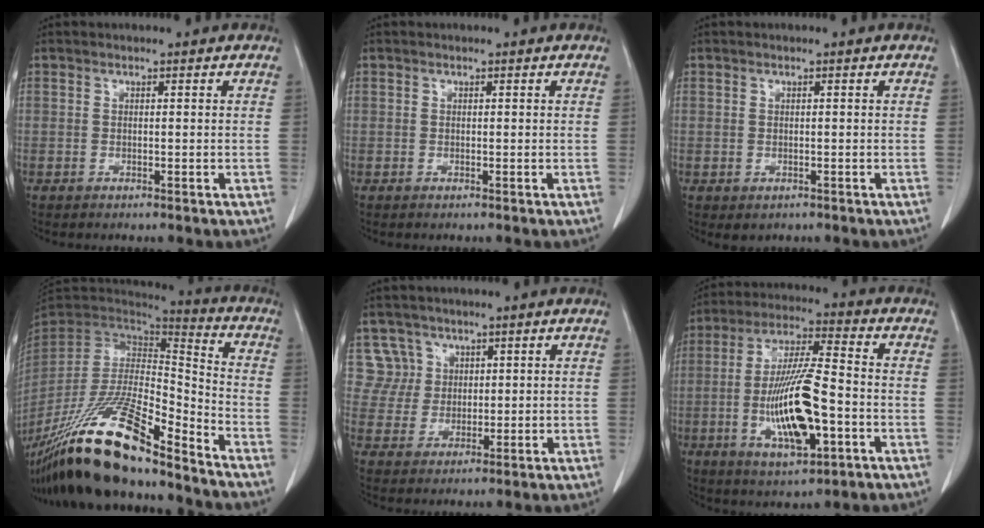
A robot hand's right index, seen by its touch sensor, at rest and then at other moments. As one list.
[{"total": 0.0}, {"total": 1.4, "force": [-0.4, 1.3, 0.3], "torque": [-0.007, 0.002, 0.002]}, {"total": 22.6, "force": [-16.9, 3.6, 14.5], "torque": [-0.294, -0.027, -0.312]}, {"total": 5.2, "force": [2.3, 4.6, -0.9], "torque": [0.032, 0.011, 0.049]}, {"total": 14.7, "force": [-3.6, 3.3, 13.9], "torque": [-0.269, -0.005, -0.059]}]